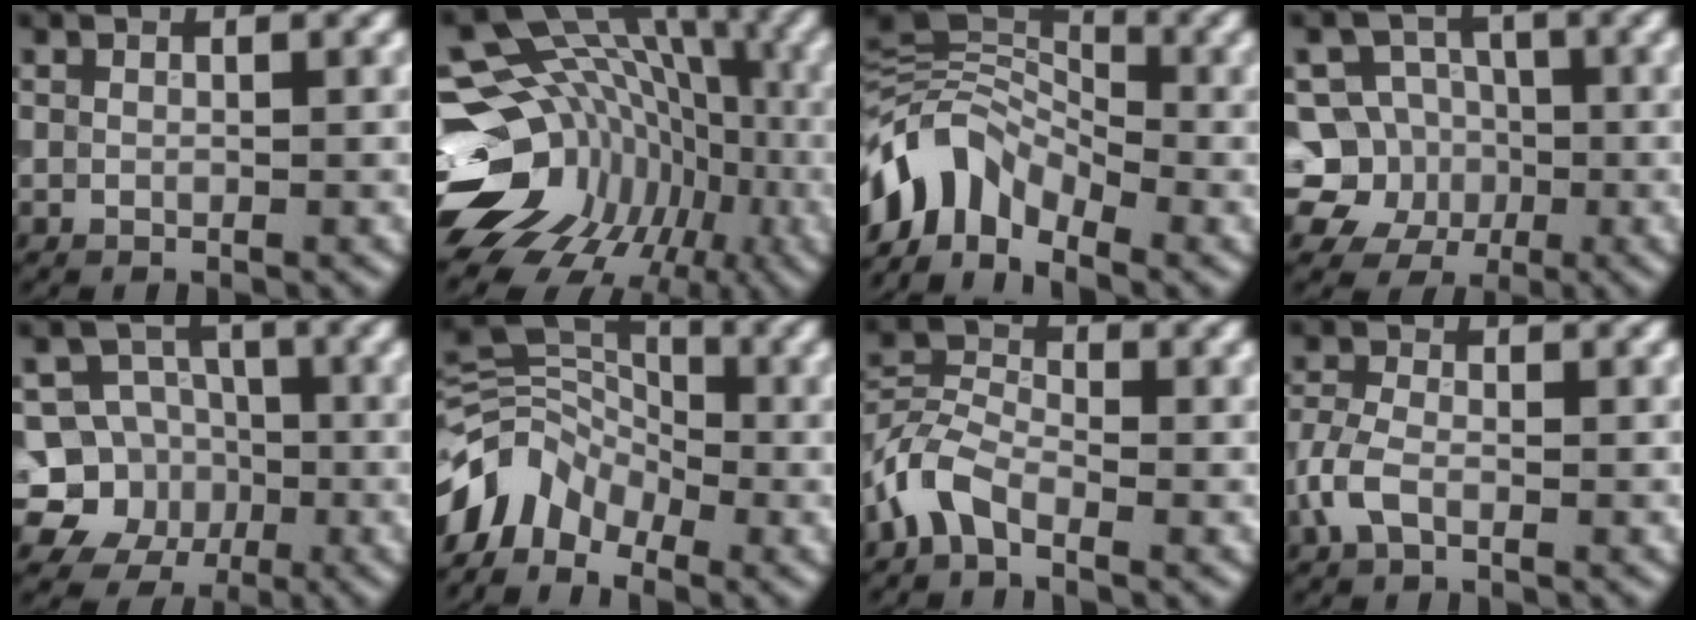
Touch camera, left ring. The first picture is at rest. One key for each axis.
{"total": 19.2, "fx": -3.4, "fy": 14.9, "fz": 11.7, "tx": -0.171, "ty": 0.002, "tz": -0.052}
{"total": 7.1, "fx": -4.2, "fy": 4.4, "fz": 3.7, "tx": -0.062, "ty": 0.002, "tz": -0.090}
{"total": 7.9, "fx": -1.7, "fy": 7.4, "fz": 2.1, "tx": -0.025, "ty": 0.018, "tz": -0.063}
{"total": 8.0, "fx": -2.1, "fy": 7.5, "fz": 2.0, "tx": -0.020, "ty": 0.014, "tz": -0.064}
{"total": 5.4, "fx": -3.3, "fy": 3.6, "fz": 2.3, "tx": -0.036, "ty": 0.004, "tz": -0.079}
{"total": 4.1, "fx": -2.4, "fy": 2.2, "fz": 2.5, "tx": -0.056, "ty": 0.009, "tz": -0.063}
{"total": 2.8, "fx": -1.2, "fy": 1.5, "fz": 2.0, "tx": -0.048, "ty": 0.004, "tz": -0.034}